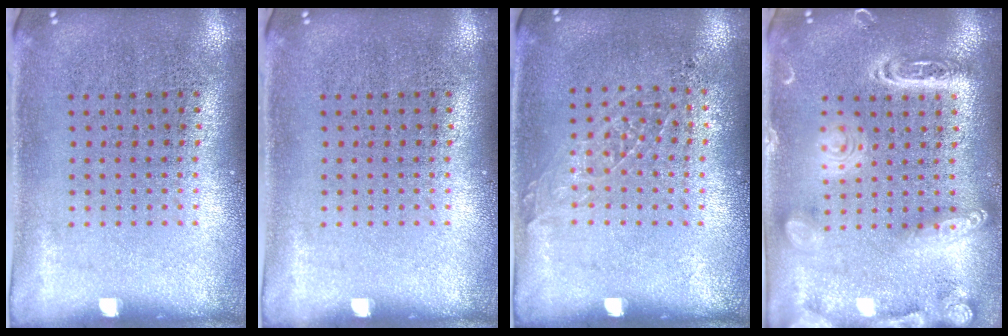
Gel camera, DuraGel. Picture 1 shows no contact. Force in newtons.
{"total": 0.0}
{"total": 0.9, "press": 0.8, "slide": 0.2}
{"total": 4.0, "press": 4.0, "slide": 0.4}